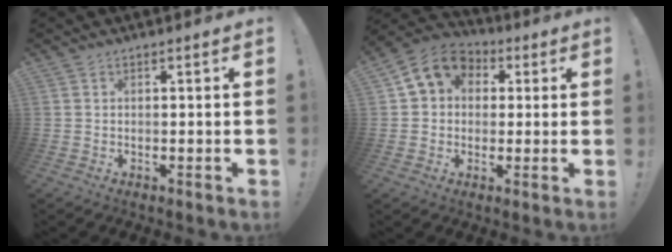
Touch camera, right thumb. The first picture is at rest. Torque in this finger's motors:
{"motor_torque": [0.18, 0.21, 0.21, 0.00, 0.09]}